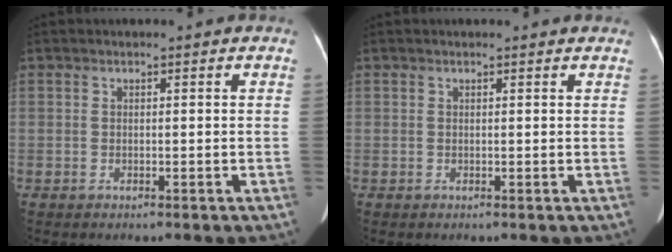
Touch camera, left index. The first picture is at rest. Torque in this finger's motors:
{"motor_torque": [0.30, -0.35, -0.03, -0.02]}